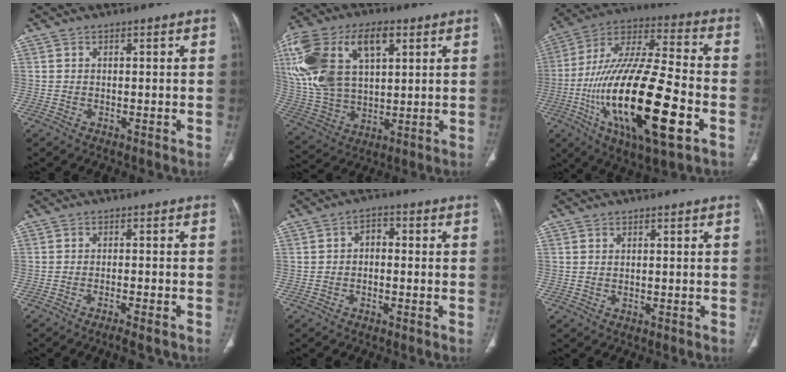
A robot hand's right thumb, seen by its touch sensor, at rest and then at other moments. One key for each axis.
{"total": 25.1, "fx": 8.4, "fy": 14.6, "fz": 18.7, "tx": -0.398, "ty": 0.014, "tz": 0.160}
{"total": 28.7, "fx": -8.0, "fy": 9.0, "fz": 26.0, "tx": -0.525, "ty": 0.008, "tz": -0.132}
{"total": 4.5, "fx": -3.6, "fy": 0.6, "fz": 2.7, "tx": -0.043, "ty": 0.010, "tz": -0.048}
{"total": 2.9, "fx": -0.4, "fy": 2.1, "fz": 2.0, "tx": -0.019, "ty": 0.014, "tz": -0.017}
{"total": 0.0}